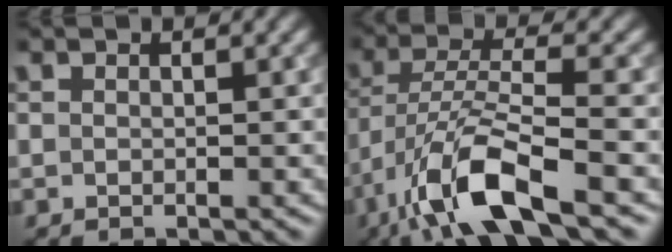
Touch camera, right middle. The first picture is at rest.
{"total": 9.3, "force": [-5.4, 2.4, 7.1], "torque": [-0.137, 0.003, -0.106]}